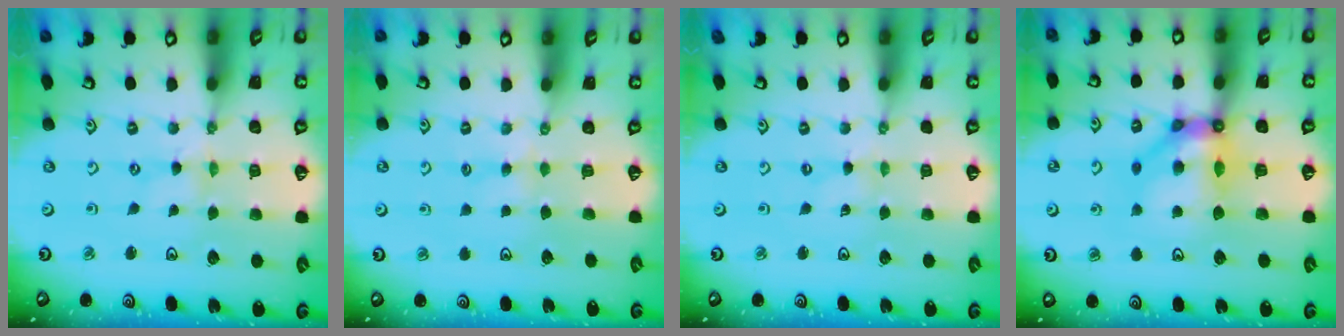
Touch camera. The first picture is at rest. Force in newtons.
{"total": 3.0, "press": 3.0, "slide": 0.5}
{"total": 0.0}
{"total": 11.1, "press": 10.9, "slide": 1.8}